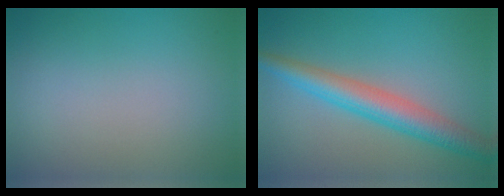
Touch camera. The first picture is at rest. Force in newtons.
{"total": 4.8, "press": 4.8, "slide": 0.0}